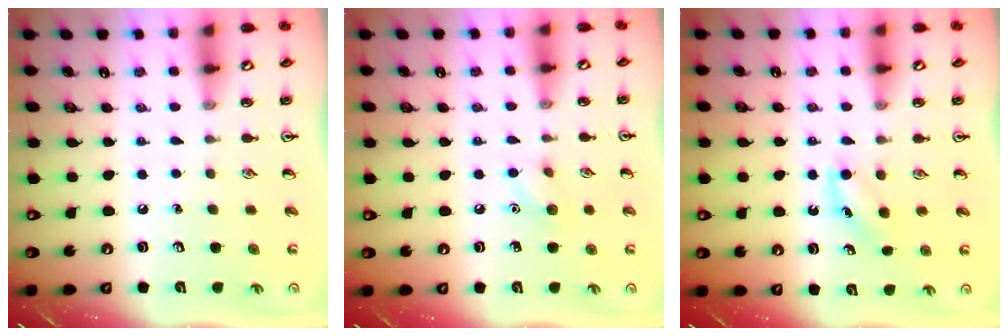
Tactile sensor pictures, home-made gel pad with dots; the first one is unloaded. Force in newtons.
{"total": 6.6, "press": 6.4, "slide": 1.9}
{"total": 3.9, "press": 3.7, "slide": 1.3}